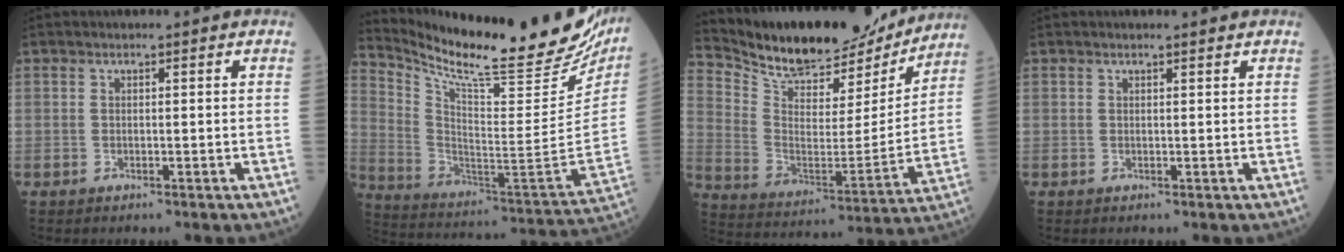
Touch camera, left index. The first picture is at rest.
{"total": 28.0, "force": [23.9, 3.2, 14.3], "torque": [-0.249, -0.082, 0.343]}
{"total": 21.2, "force": [19.3, 6.2, 6.3], "torque": [-0.119, -0.013, 0.304]}
{"total": 1.4, "force": [1.3, -0.1, 0.4], "torque": [-0.012, 0.001, 0.018]}